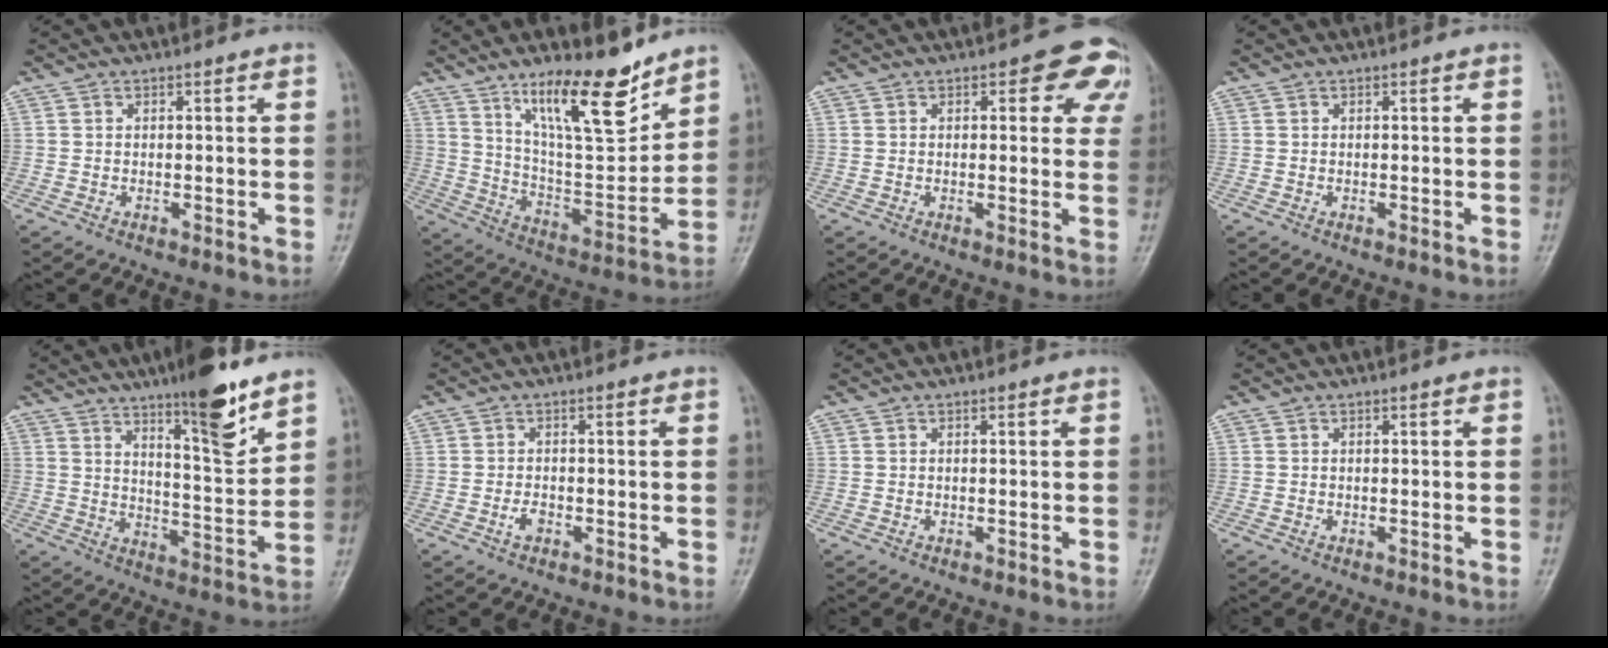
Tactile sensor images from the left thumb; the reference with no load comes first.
{"total": 17.2, "force": [11.8, 4.7, 11.6], "torque": [-0.159, -0.082, 0.210]}
{"total": 7.3, "force": [3.3, 3.9, 5.3], "torque": [-0.010, -0.003, 0.026]}
{"total": 0.0}
{"total": 13.3, "force": [9.1, 2.5, 9.4], "torque": [-0.124, -0.066, 0.145]}
{"total": 1.9, "force": [-0.9, 1.1, 1.3], "torque": [-0.026, 0.005, -0.018]}
{"total": 0.0}
{"total": 0.0}